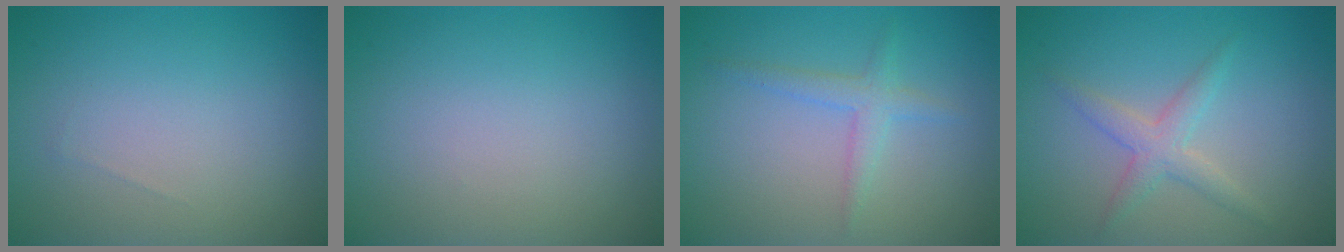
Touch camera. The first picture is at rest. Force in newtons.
{"total": 0.0}
{"total": 2.0, "press": 2.0, "slide": 0.0}
{"total": 2.3, "press": 2.3, "slide": 0.1}